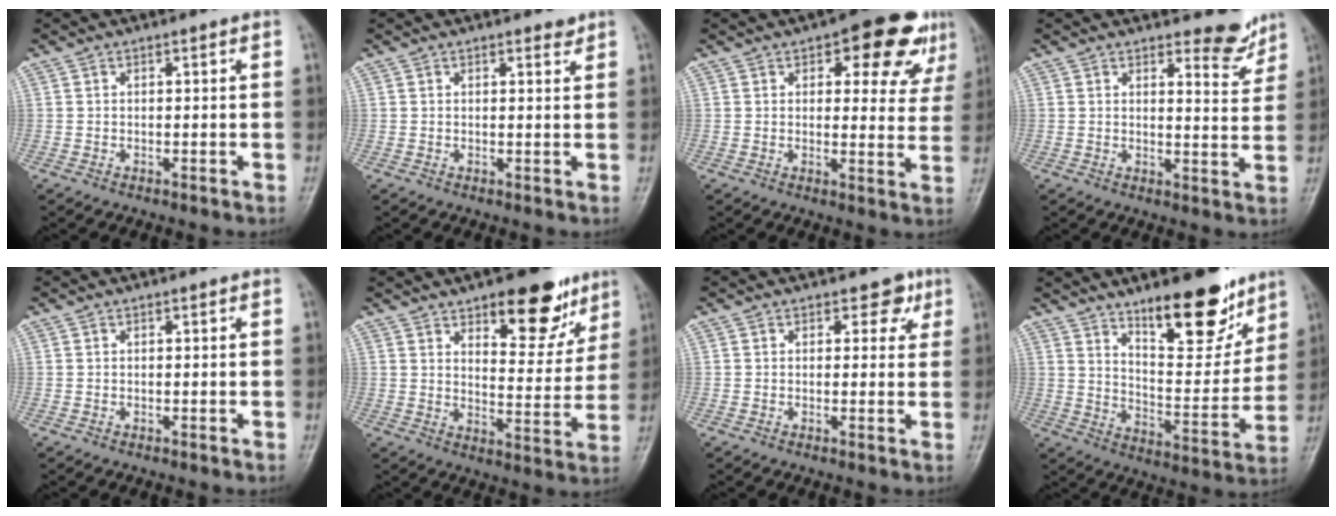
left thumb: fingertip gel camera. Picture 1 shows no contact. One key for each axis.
{"total": 1.3, "fx": 1.1, "fy": 0.5, "fz": 0.5, "tx": -0.002, "ty": -0.008, "tz": 0.013}
{"total": 12.7, "fx": 6.6, "fy": 5.7, "fz": 9.2, "tx": -0.065, "ty": -0.017, "tz": 0.077}
{"total": 5.3, "fx": 4.6, "fy": 1.9, "fz": 2.0, "tx": -0.006, "ty": -0.042, "tz": 0.058}
{"total": 0.0}
{"total": 14.9, "fx": 9.3, "fy": 6.5, "fz": 9.6, "tx": -0.075, "ty": -0.054, "tz": 0.132}
{"total": 3.1, "fx": 1.7, "fy": 2.1, "fz": 1.5, "tx": 0.009, "ty": -0.005, "tz": 0.015}
{"total": 17.4, "fx": 11.9, "fy": 6.2, "fz": 11.2, "tx": -0.115, "ty": -0.084, "tz": 0.192}